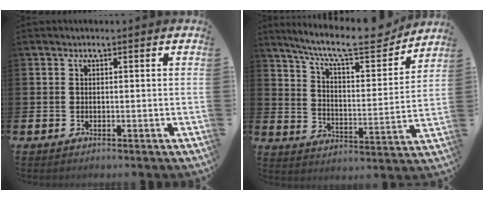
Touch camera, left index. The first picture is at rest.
{"total": 10.5, "force": [9.2, 2.1, 4.6], "torque": [-0.105, -0.063, 0.152]}